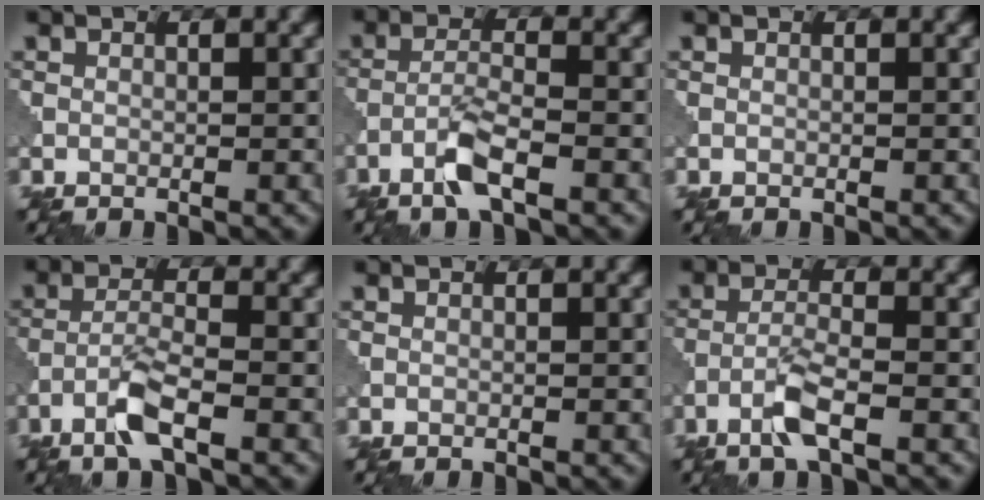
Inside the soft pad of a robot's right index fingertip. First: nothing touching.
{"total": 3.4, "force": [-2.1, 0.5, 2.7], "torque": [-0.057, 0.005, -0.049]}
{"total": 0.0}
{"total": 3.6, "force": [-2.2, 0.5, 2.8], "torque": [-0.060, 0.006, -0.051]}
{"total": 0.0}
{"total": 3.2, "force": [-1.8, 0.4, 2.5], "torque": [-0.055, 0.006, -0.044]}